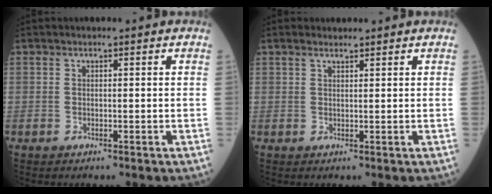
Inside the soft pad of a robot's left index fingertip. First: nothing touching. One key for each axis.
{"total": 1.3, "fx": 1.2, "fy": 0.3, "fz": 0.4, "tx": -0.014, "ty": 0.010, "tz": 0.023}